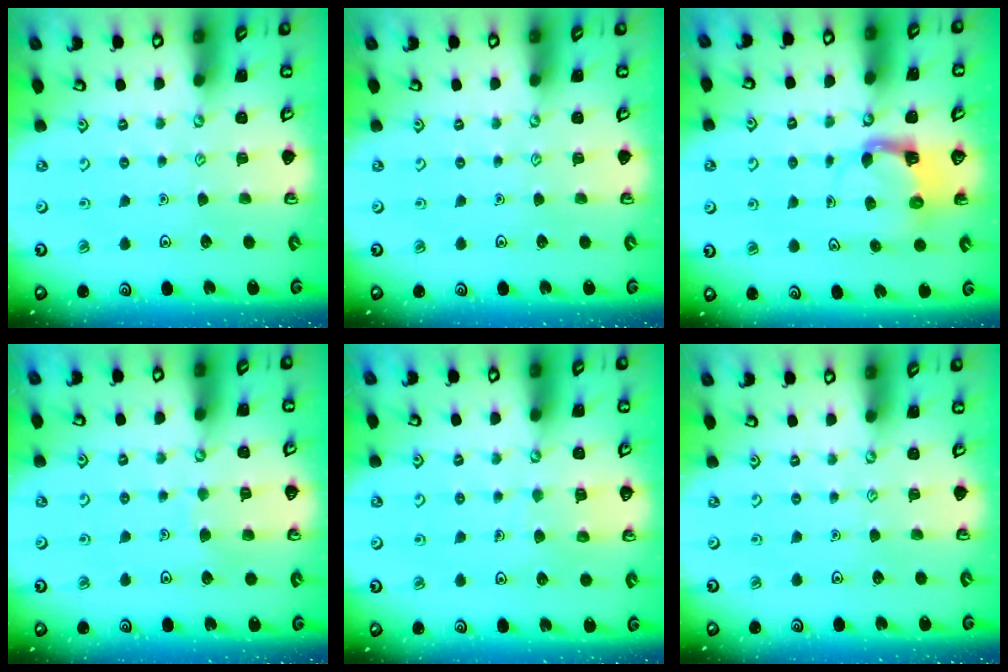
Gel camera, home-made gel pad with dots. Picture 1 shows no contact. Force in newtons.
{"total": 0.0}
{"total": 4.0, "press": 3.9, "slide": 0.6}
{"total": 5.3, "press": 5.3, "slide": 0.5}
{"total": 4.3, "press": 4.3, "slide": 0.4}
{"total": 0.0}